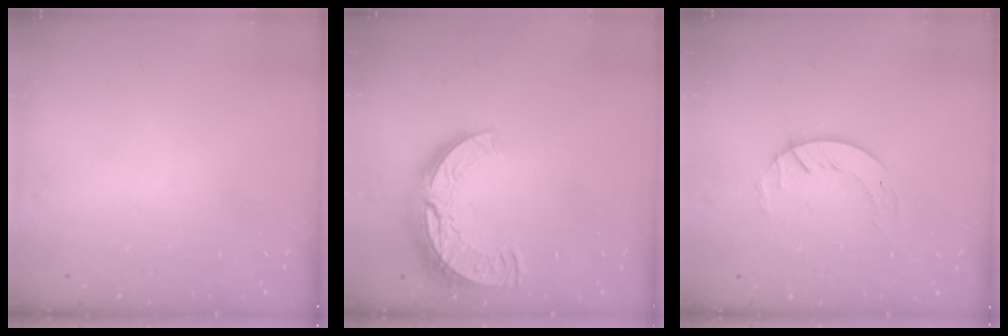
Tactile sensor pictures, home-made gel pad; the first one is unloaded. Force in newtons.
{"total": 11.6, "press": 11.5, "slide": 1.0}
{"total": 5.7, "press": 5.7, "slide": 0.4}